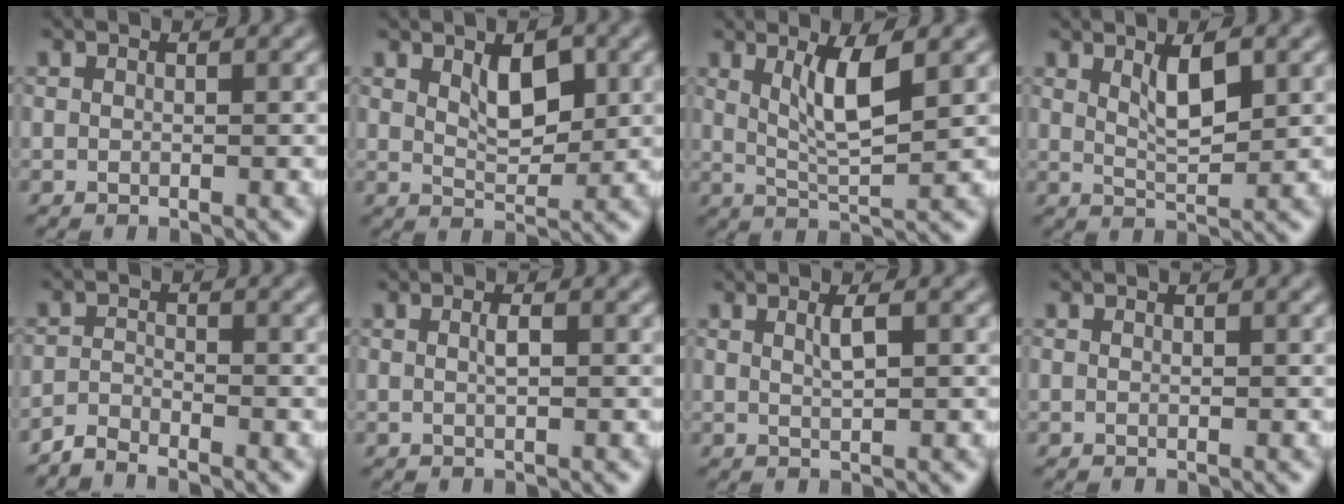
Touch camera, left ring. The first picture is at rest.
{"total": 3.5, "force": [1.3, 1.8, 2.8], "torque": [-0.047, -0.002, 0.024]}
{"total": 4.4, "force": [1.6, 1.0, 3.9], "torque": [-0.078, -0.008, 0.034]}
{"total": 3.2, "force": [1.4, 0.9, 2.7], "torque": [-0.047, -0.002, 0.027]}
{"total": 2.0, "force": [-2.0, 0.3, 0.4], "torque": [-0.009, 0.000, -0.047]}
{"total": 0.9, "force": [0.1, 0.2, 0.9], "torque": [-0.018, 0.003, 0.002]}
{"total": 1.4, "force": [0.6, 0.2, 1.3], "torque": [-0.024, 0.000, 0.009]}
{"total": 0.0}